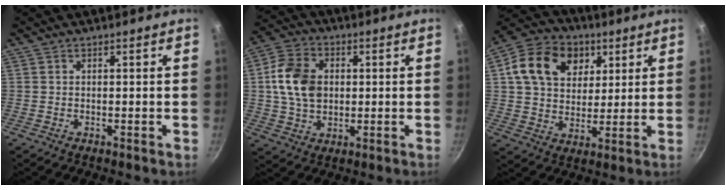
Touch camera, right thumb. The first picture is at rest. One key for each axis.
{"total": 11.7, "fx": 1.3, "fy": 8.6, "fz": 7.9, "tx": -0.127, "ty": 0.010, "tz": 0.015}
{"total": 15.7, "fx": 5.5, "fy": 12.0, "fz": 8.6, "tx": -0.128, "ty": 0.001, "tz": 0.084}